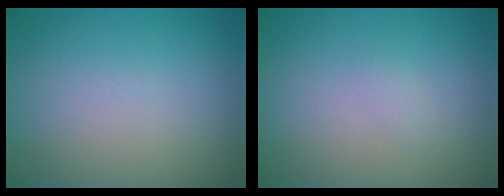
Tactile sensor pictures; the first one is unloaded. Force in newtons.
{"total": 0.6, "press": 0.6, "slide": 0.1}